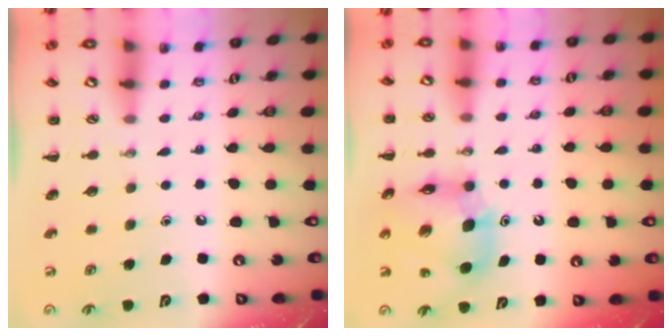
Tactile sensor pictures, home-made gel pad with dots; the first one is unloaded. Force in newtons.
{"total": 13.1, "press": 12.4, "slide": 4.2}